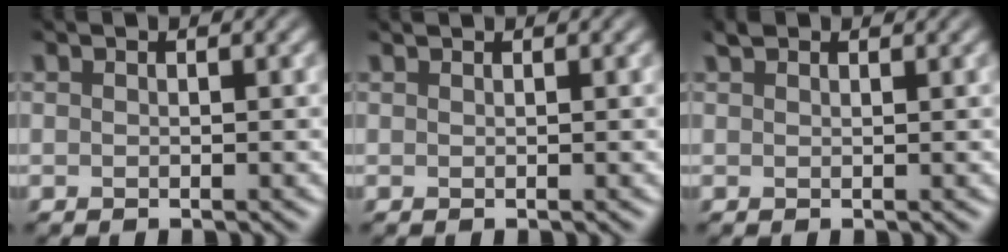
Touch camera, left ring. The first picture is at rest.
{"total": 0.6, "force": [0.6, 0.0, 0.2], "torque": [-0.003, -0.001, 0.008]}
{"total": 1.3, "force": [1.2, 0.3, 0.3], "torque": [-0.006, 0.004, 0.022]}